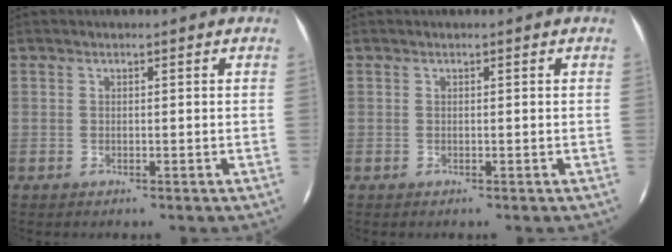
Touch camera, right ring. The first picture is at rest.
{"total": 0.0}